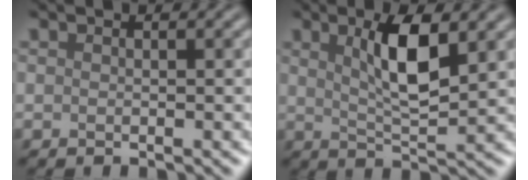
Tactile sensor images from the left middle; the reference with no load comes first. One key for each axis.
{"total": 4.8, "fx": 1.3, "fy": 1.2, "fz": 4.5, "tx": -0.082, "ty": -0.005, "tz": 0.030}